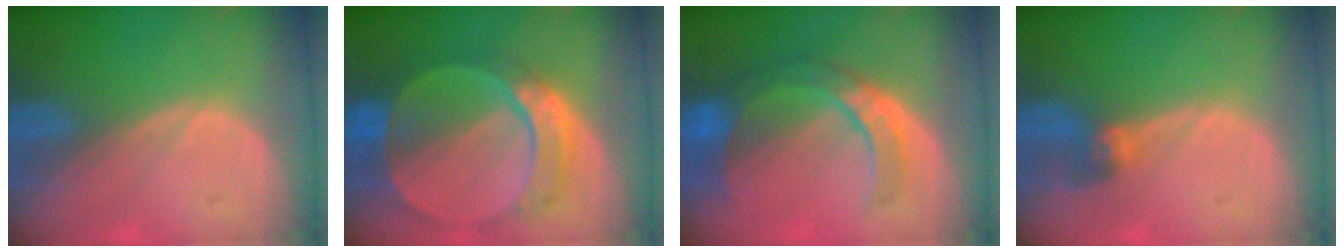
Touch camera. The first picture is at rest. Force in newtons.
{"total": 9.5, "press": 8.3, "slide": 4.4}
{"total": 8.3, "press": 7.7, "slide": 3.3}
{"total": 2.7, "press": 2.7, "slide": 0.3}